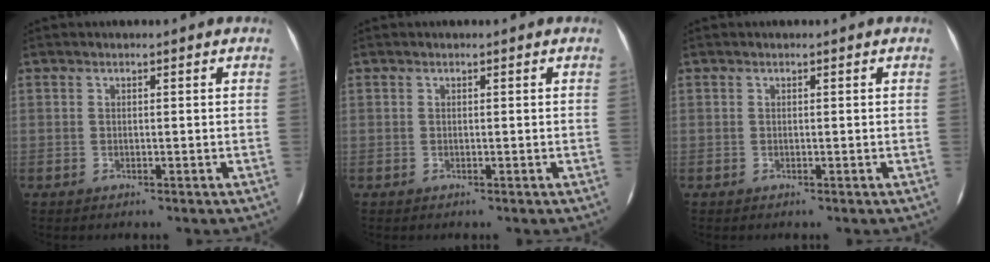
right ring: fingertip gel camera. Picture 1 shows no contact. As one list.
[{"total": 0.0}, {"total": 0.0}]